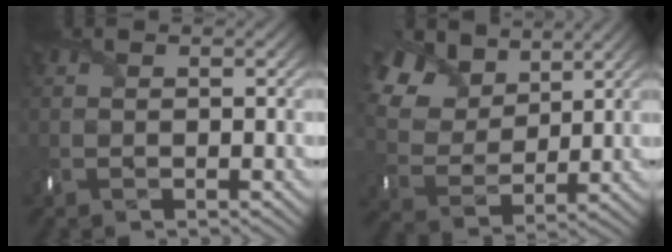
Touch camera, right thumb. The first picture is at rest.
{"total": 12.1, "force": [7.3, 7.3, 6.4], "torque": [-0.202, 0.036, 0.117]}